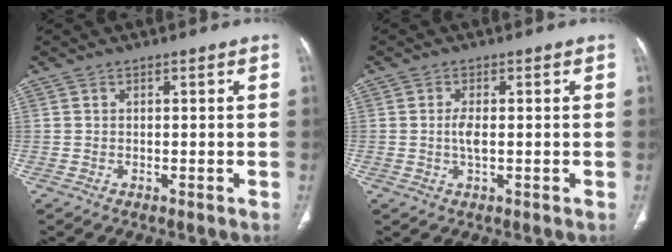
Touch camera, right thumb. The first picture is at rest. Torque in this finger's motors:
{"motor_torque": [2.38, 1.94, 0.39, -0.66, 0.00]}